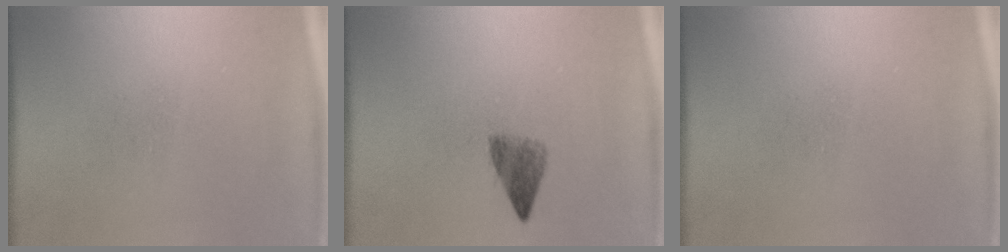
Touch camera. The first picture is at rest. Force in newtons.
{"total": 2.8}
{"total": 0.0}